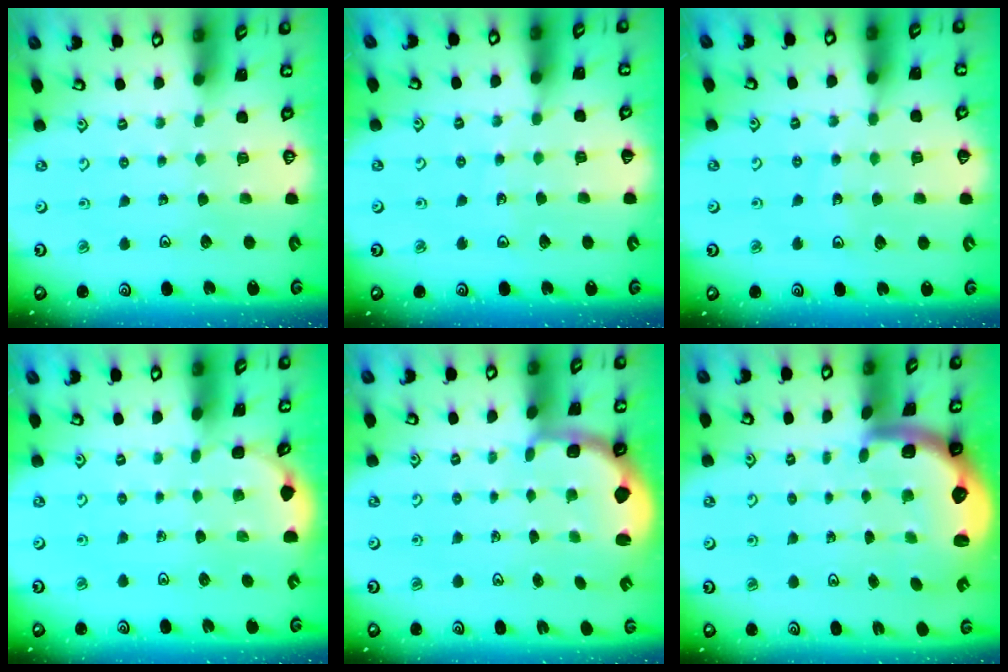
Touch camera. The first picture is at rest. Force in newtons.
{"total": 3.4, "press": 3.4, "slide": 0.3}
{"total": 7.1, "press": 6.4, "slide": 3.1}
{"total": 0.9, "press": 0.9, "slide": 0.1}
{"total": 2.5, "press": 1.2, "slide": 2.2}
{"total": 2.8, "press": 2.5, "slide": 1.4}